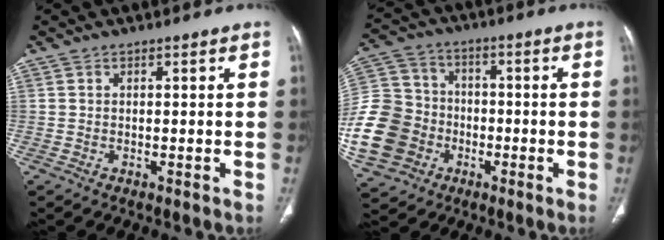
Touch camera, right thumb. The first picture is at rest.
{"total": 19.8, "force": [-5.6, 16.6, 9.1], "torque": [-0.209, 0.040, -0.096]}